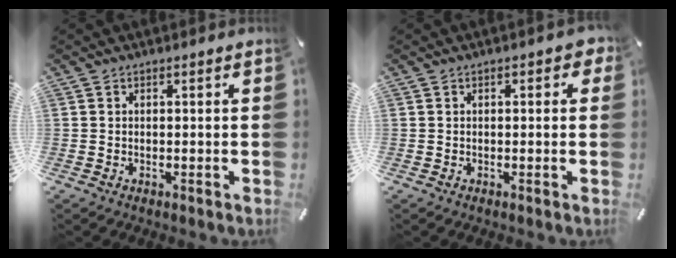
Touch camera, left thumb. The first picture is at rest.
{"total": 2.0, "force": [0.3, 1.0, 1.7], "torque": [-0.018, 0.001, -0.001]}